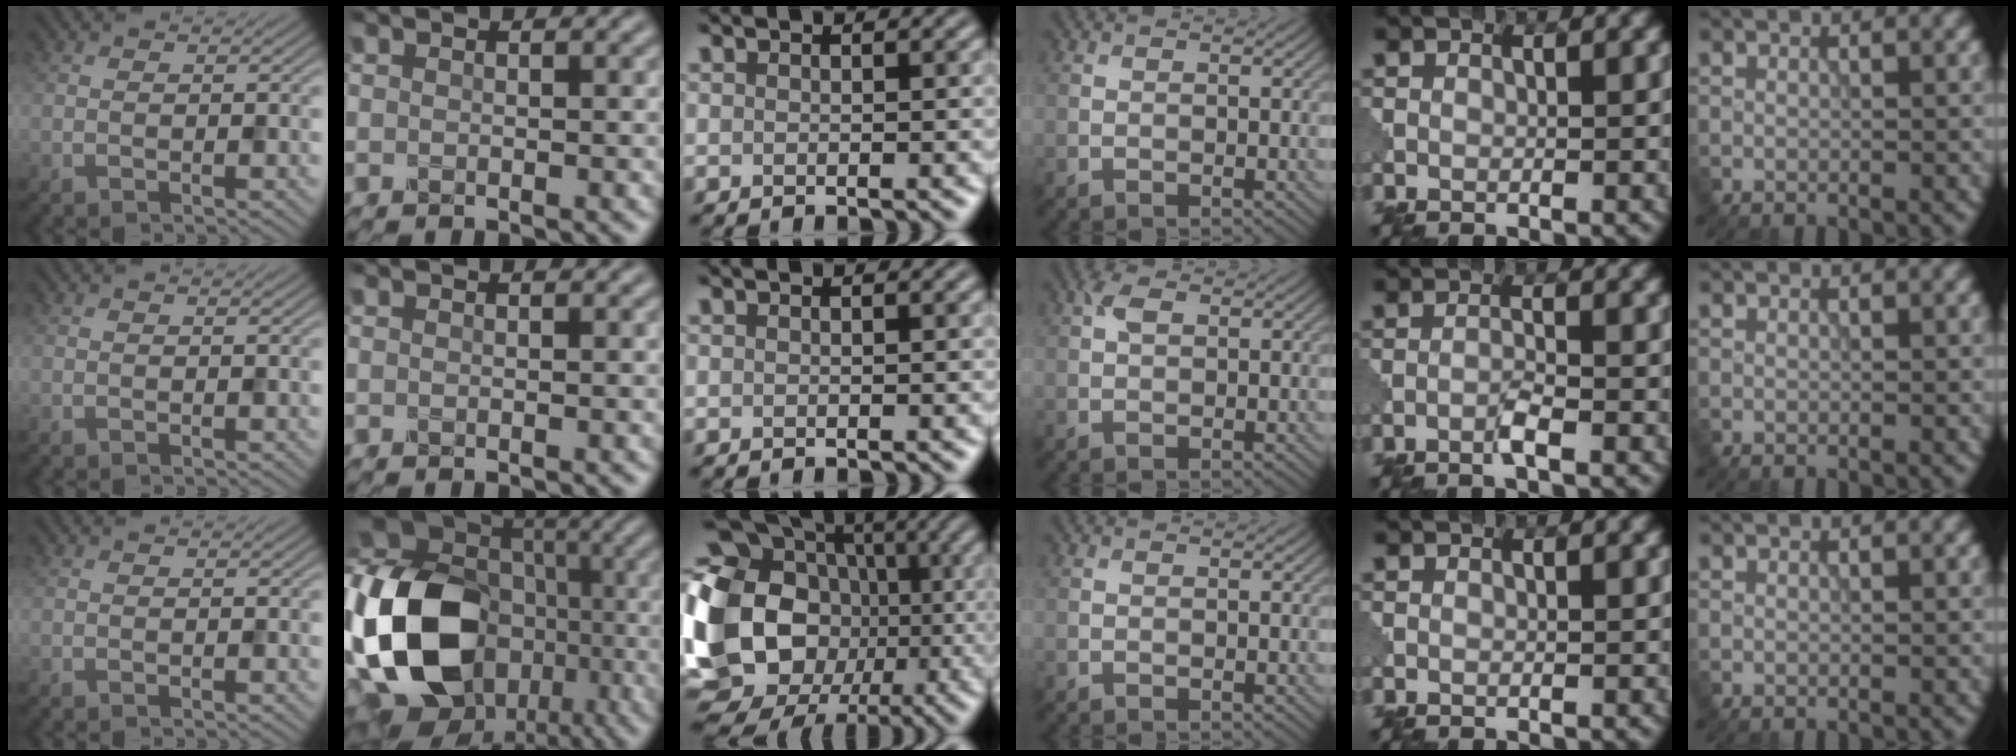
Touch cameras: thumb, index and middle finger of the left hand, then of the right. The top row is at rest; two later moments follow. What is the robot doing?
{"motion": "assemble", "object": "puzzle pieces"}